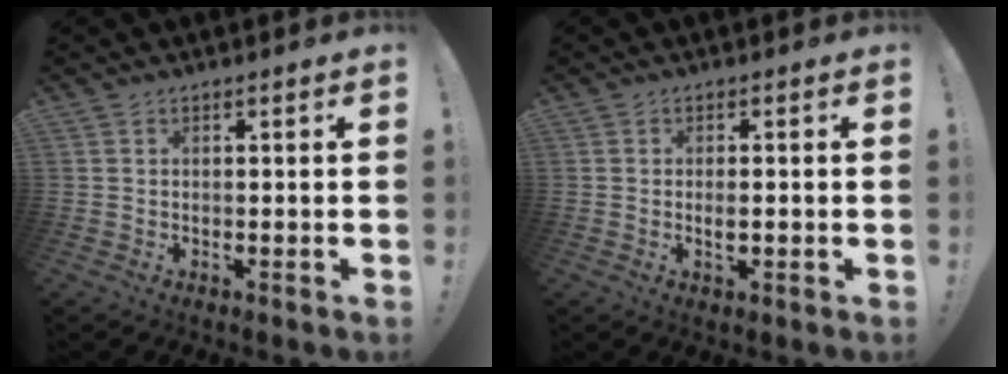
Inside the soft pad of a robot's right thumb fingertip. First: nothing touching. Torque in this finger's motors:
{"motor_torque": [-0.35, -0.05, -0.02, 0.24, 0.09]}